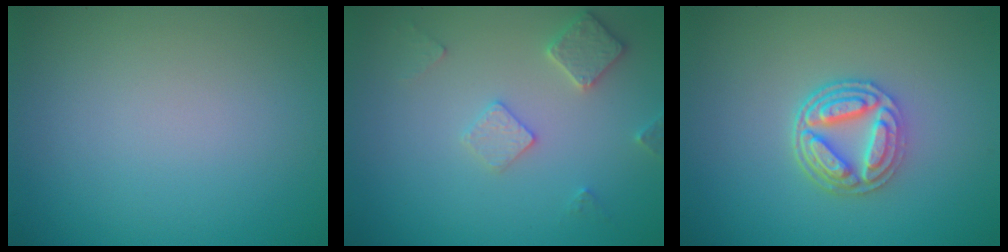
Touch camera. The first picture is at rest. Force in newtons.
{"total": 2.9, "press": 2.9, "slide": 0.4}
{"total": 4.6, "press": 3.7, "slide": 2.7}